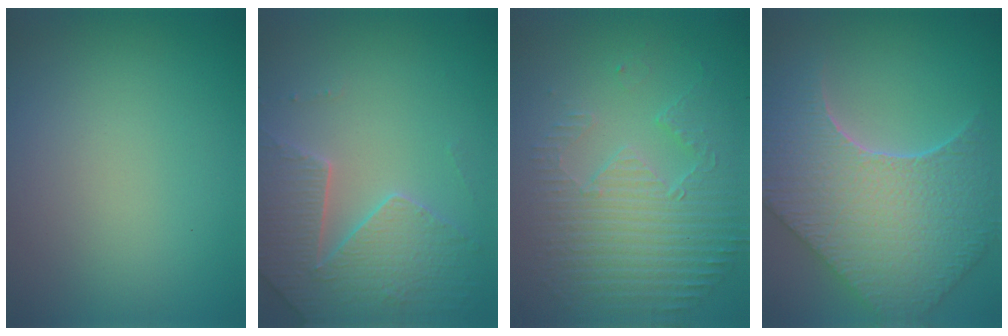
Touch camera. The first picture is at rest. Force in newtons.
{"total": 4.3, "press": 4.1, "slide": 1.1}
{"total": 5.4, "press": 3.6, "slide": 4.1}
{"total": 8.5, "press": 7.2, "slide": 4.6}